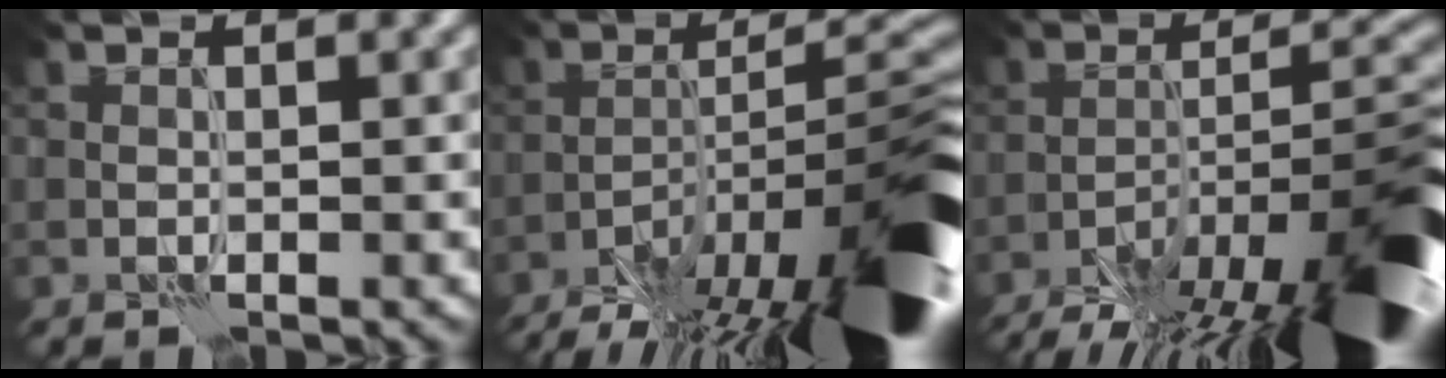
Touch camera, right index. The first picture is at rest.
{"total": 15.7, "force": [-10.3, 4.0, 11.1], "torque": [-0.171, -0.006, -0.165]}
{"total": 13.9, "force": [-9.4, 3.7, 9.5], "torque": [-0.161, 0.004, -0.149]}